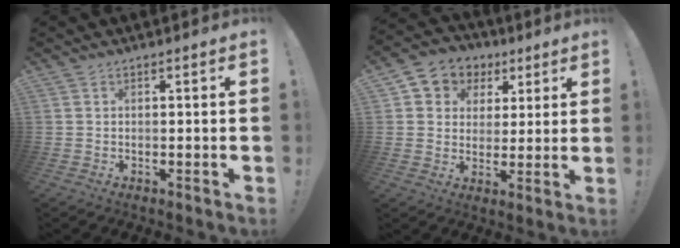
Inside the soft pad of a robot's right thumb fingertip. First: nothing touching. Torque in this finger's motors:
{"motor_torque": [0.11, 0.11, 0.55, 0.07, 0.15]}